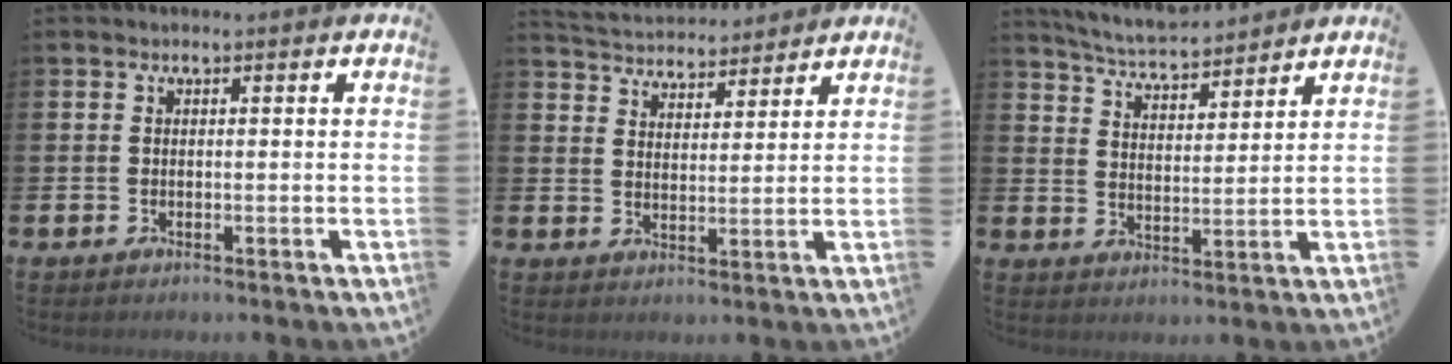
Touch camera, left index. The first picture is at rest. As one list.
[{"total": 4.7, "force": [4.6, 0.9, -0.3], "torque": [-0.019, -0.027, 0.084]}, {"total": 5.7, "force": [5.6, 0.5, 0.9], "torque": [-0.044, -0.029, 0.101]}]